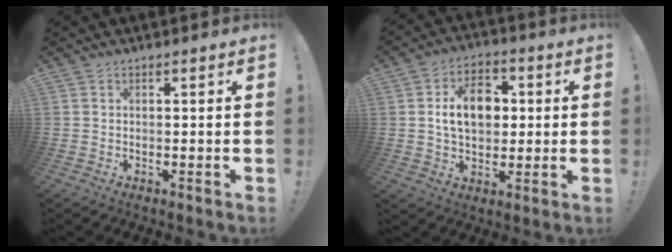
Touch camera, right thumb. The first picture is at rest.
{"total": 12.5, "force": [1.6, 9.0, 8.6], "torque": [-0.118, 0.011, 0.032]}